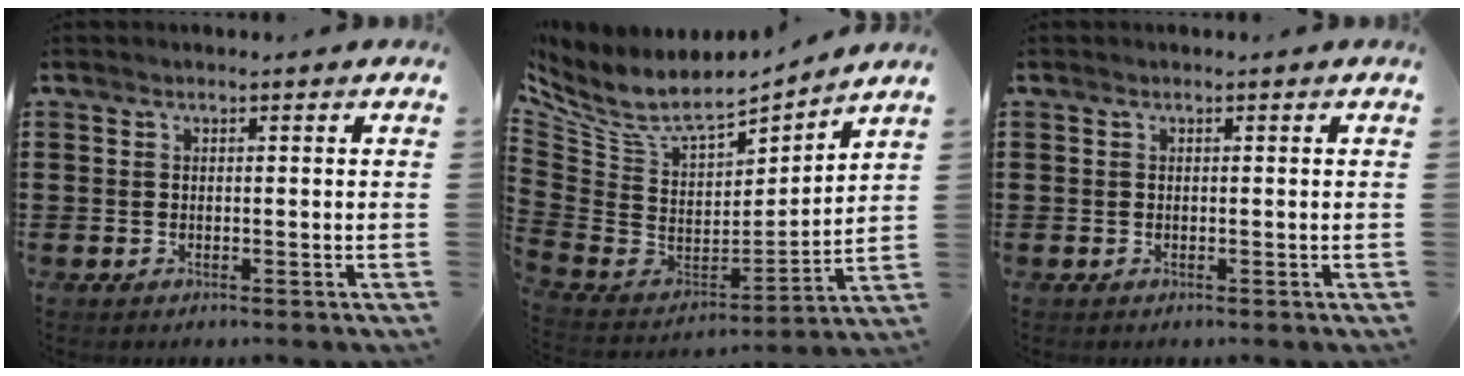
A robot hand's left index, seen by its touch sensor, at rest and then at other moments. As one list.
[{"total": 7.4, "force": [5.8, 2.5, 3.9], "torque": [-0.103, -0.043, 0.101]}, {"total": 0.0}]